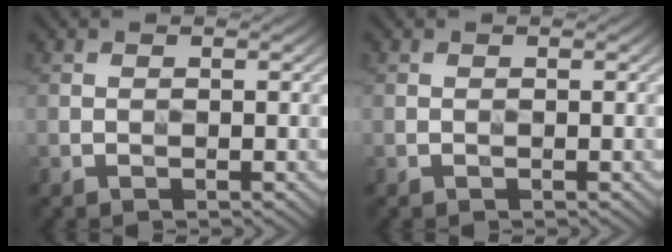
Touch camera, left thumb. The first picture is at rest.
{"total": 0.0}